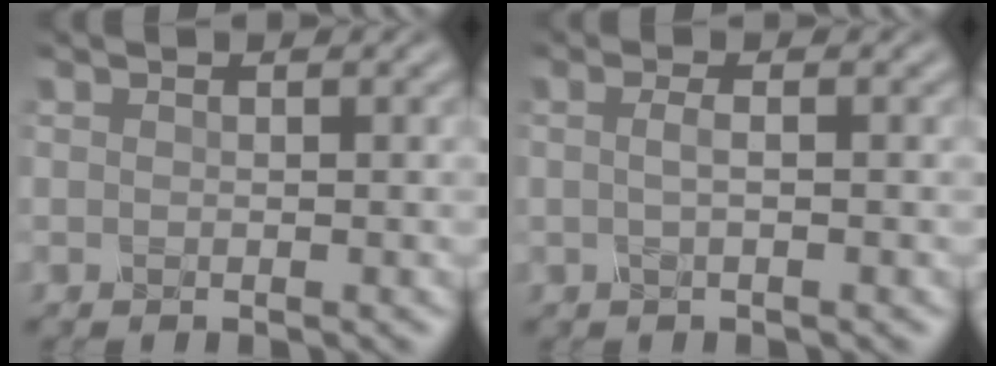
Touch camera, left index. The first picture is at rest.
{"total": 1.4, "force": [0.0, 0.4, 1.3], "torque": [-0.026, 0.003, -0.002]}